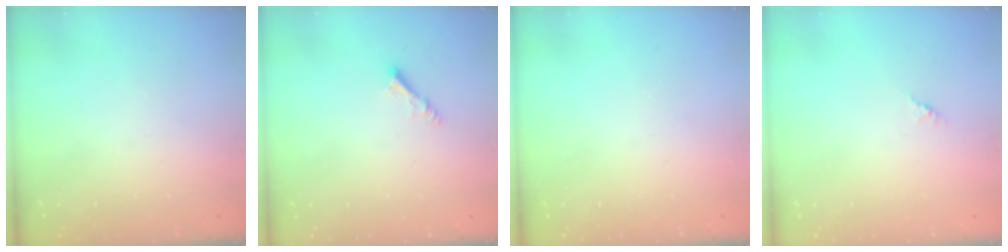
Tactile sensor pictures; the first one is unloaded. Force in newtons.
{"total": 3.9, "press": 3.9, "slide": 0.3}
{"total": 0.0}
{"total": 1.2, "press": 1.2, "slide": 0.3}